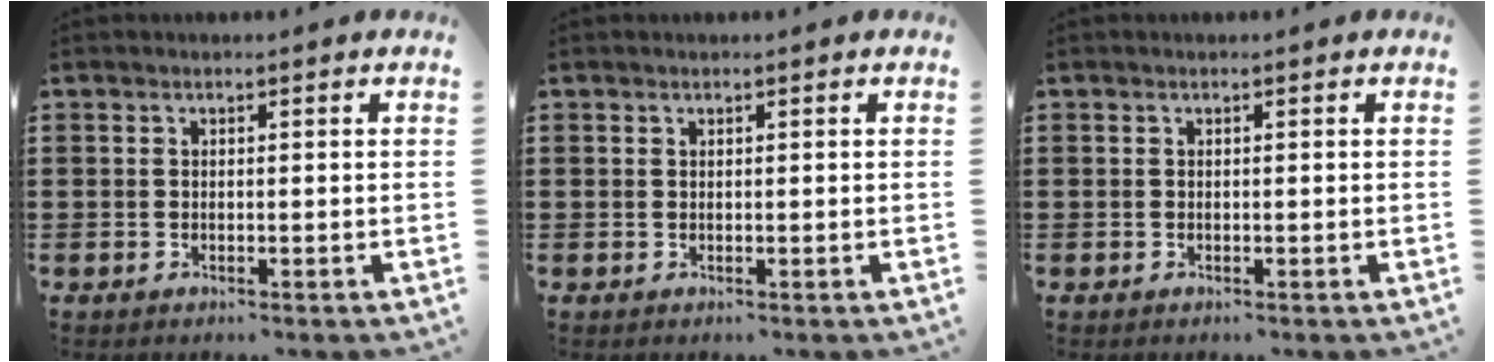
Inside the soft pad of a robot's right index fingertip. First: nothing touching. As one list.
[{"total": 0.0}, {"total": 0.0}]